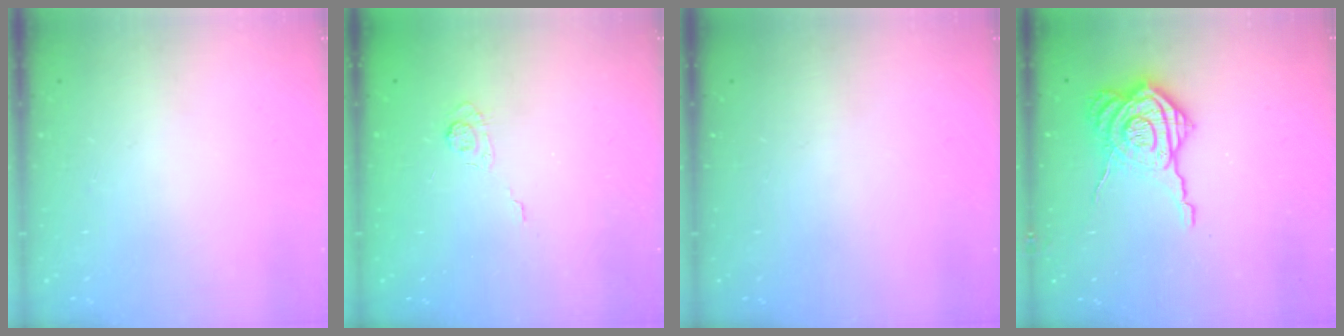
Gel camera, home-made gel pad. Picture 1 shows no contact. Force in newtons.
{"total": 3.1, "press": 2.7, "slide": 1.6}
{"total": 0.0}
{"total": 13.1, "press": 13.1, "slide": 0.9}